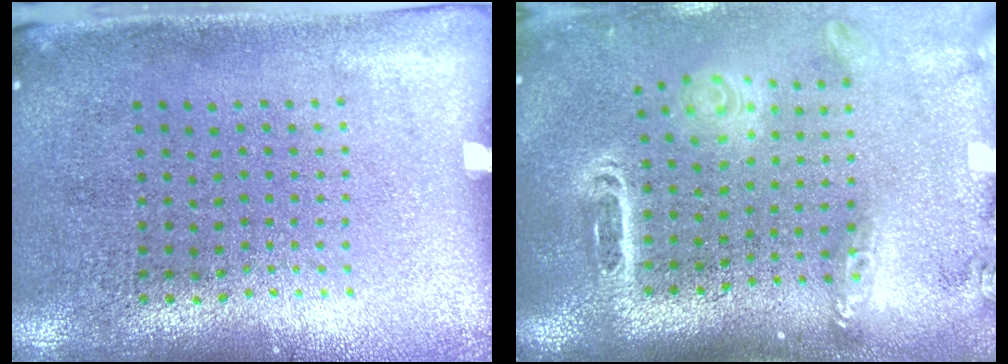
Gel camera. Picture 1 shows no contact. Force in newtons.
{"total": 2.6, "press": 1.9, "slide": 1.8}